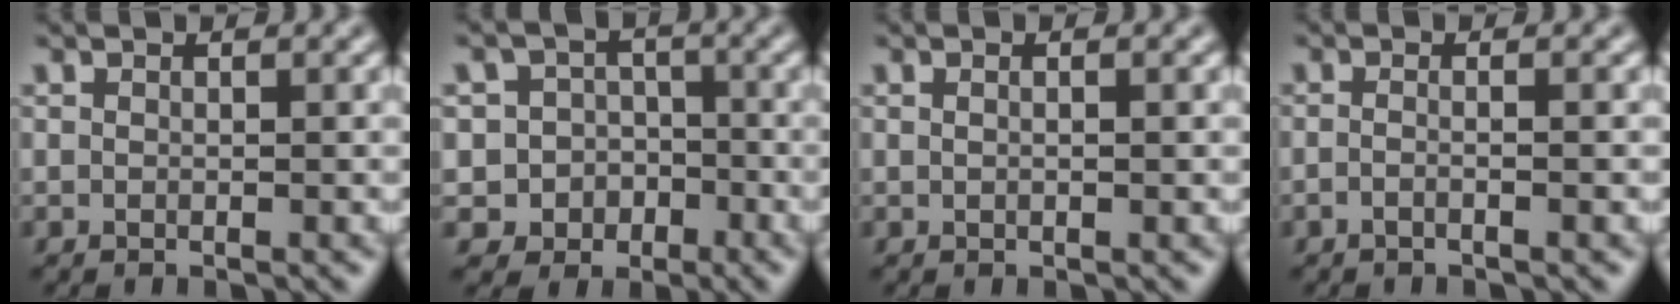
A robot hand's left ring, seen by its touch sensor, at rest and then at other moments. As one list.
[{"total": 5.1, "force": [-2.0, 4.6, 0.6], "torque": [0.003, 0.002, -0.055]}, {"total": 1.8, "force": [0.7, 0.9, 1.4], "torque": [-0.008, 0.010, -0.008]}, {"total": 1.9, "force": [-0.3, 0.8, 1.7], "torque": [-0.011, -0.010, -0.023]}]